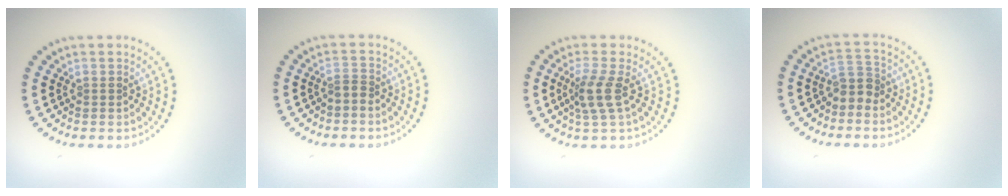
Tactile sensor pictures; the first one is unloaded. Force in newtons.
{"total": 0.8, "press": 0.6, "slide": 0.6}
{"total": 2.8, "press": 2.1, "slide": 1.9}
{"total": 2.2, "press": 1.7, "slide": 1.3}